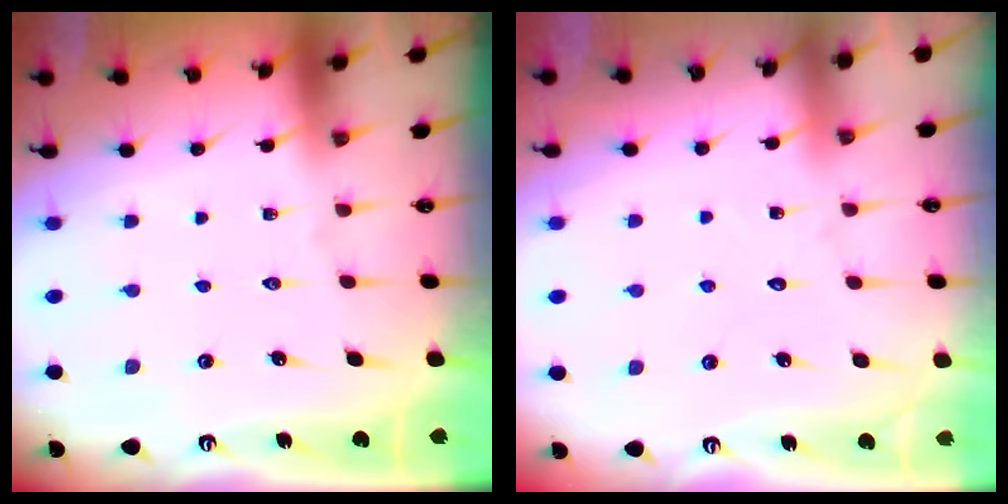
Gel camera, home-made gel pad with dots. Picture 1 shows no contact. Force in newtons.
{"total": 5.1, "press": 5.1, "slide": 0.4}